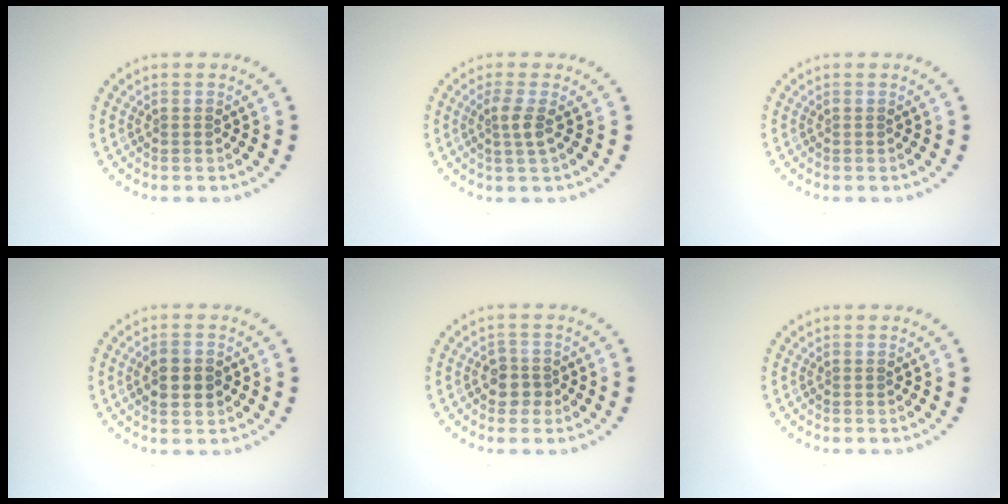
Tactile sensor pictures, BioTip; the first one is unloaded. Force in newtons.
{"total": 1.8, "press": 1.3, "slide": 1.2}
{"total": 0.0}
{"total": 2.5, "press": 2.5, "slide": 0.2}
{"total": 1.9, "press": 1.7, "slide": 0.9}
{"total": 0.0}